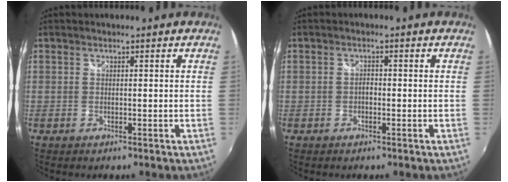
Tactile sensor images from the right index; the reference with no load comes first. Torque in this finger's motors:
{"motor_torque": [0.23, -0.01, 0.06, 0.03]}